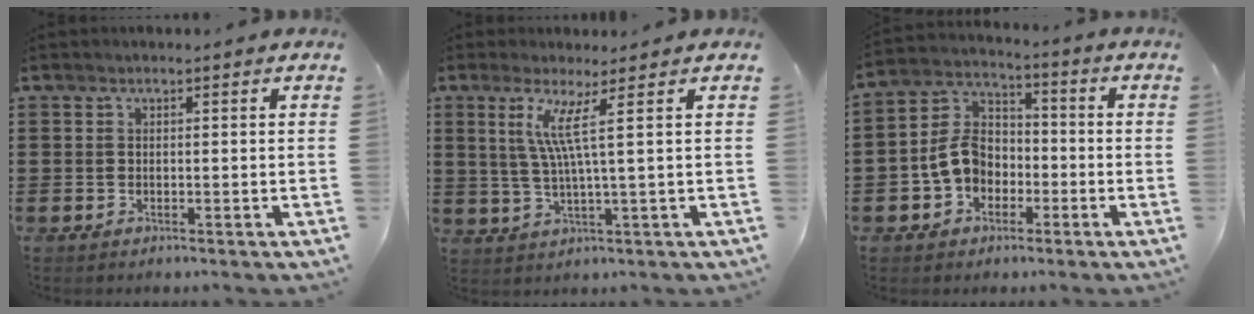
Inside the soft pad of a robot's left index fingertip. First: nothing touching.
{"total": 6.2, "force": [1.9, -0.6, 5.9], "torque": [-0.122, -0.011, 0.029]}
{"total": 8.1, "force": [-2.3, 6.3, 4.6], "torque": [-0.125, 0.015, -0.050]}